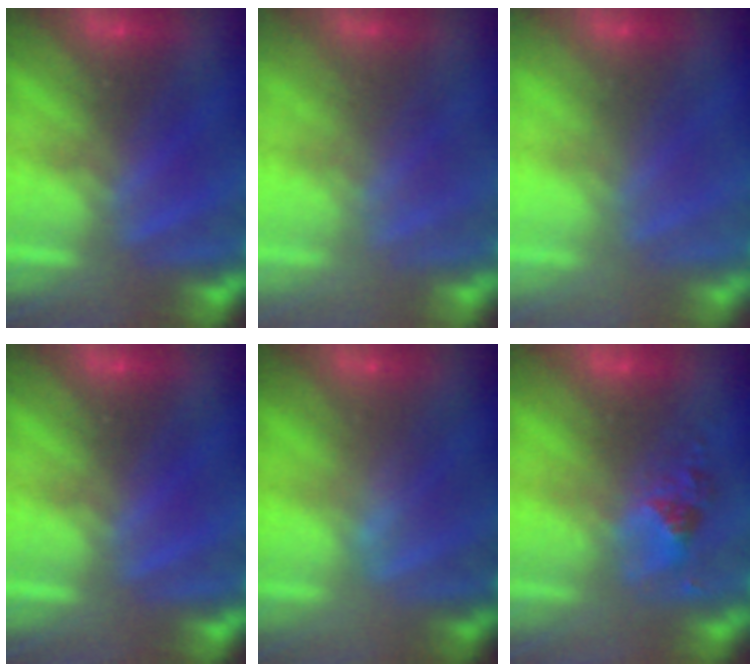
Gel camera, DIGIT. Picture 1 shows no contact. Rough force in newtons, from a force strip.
{"total": 2.3}
{"total": 2.8}
{"total": 0.0}
{"total": 2.1}
{"total": 2.5}